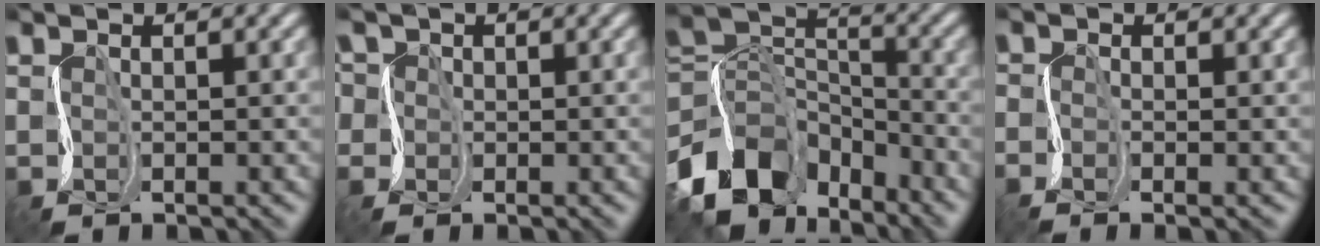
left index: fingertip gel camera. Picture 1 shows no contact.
{"total": 4.0, "force": [0.7, 3.7, 1.3], "torque": [-0.028, 0.026, -0.021]}
{"total": 11.6, "force": [-6.8, 7.2, 6.2], "torque": [-0.117, 0.012, -0.146]}
{"total": 1.2, "force": [-0.7, 0.2, 0.9], "torque": [-0.017, -0.002, -0.019]}